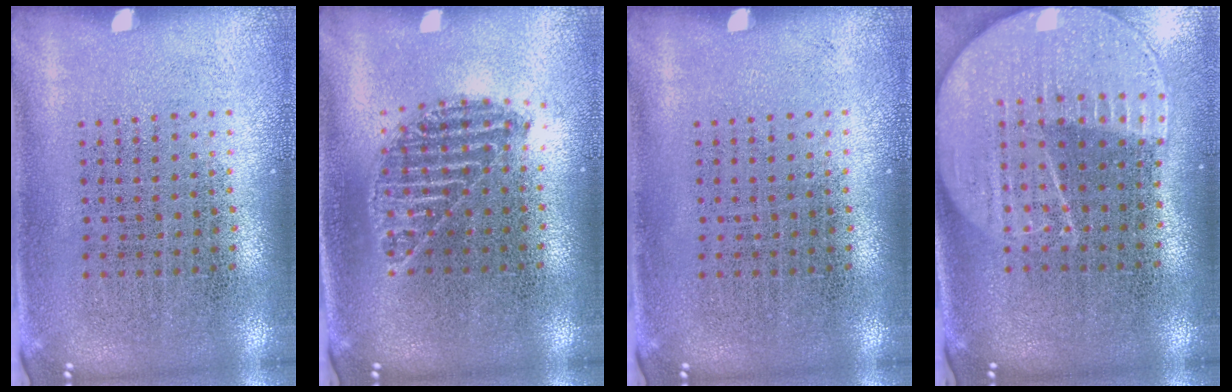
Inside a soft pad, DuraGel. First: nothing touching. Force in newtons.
{"total": 1.1, "press": 1.0, "slide": 0.5}
{"total": 0.0}
{"total": 2.2, "press": 1.9, "slide": 1.1}